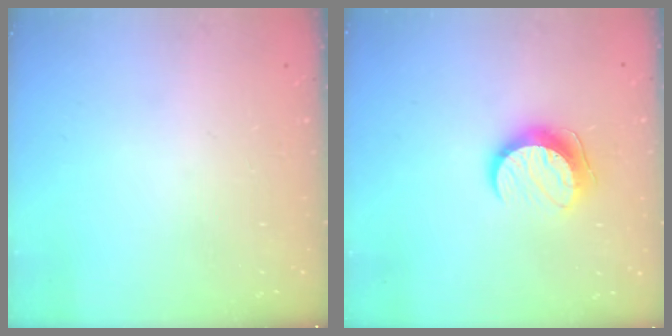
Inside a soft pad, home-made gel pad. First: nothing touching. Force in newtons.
{"total": 9.6, "press": 9.6, "slide": 0.6}